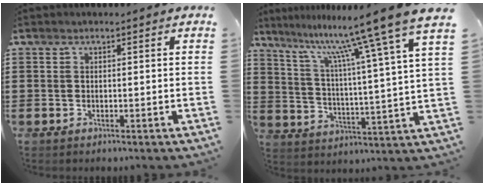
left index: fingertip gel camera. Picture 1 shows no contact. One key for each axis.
{"total": 12.3, "fx": 10.2, "fy": -0.6, "fz": 6.9, "tx": -0.149, "ty": -0.071, "tz": 0.159}